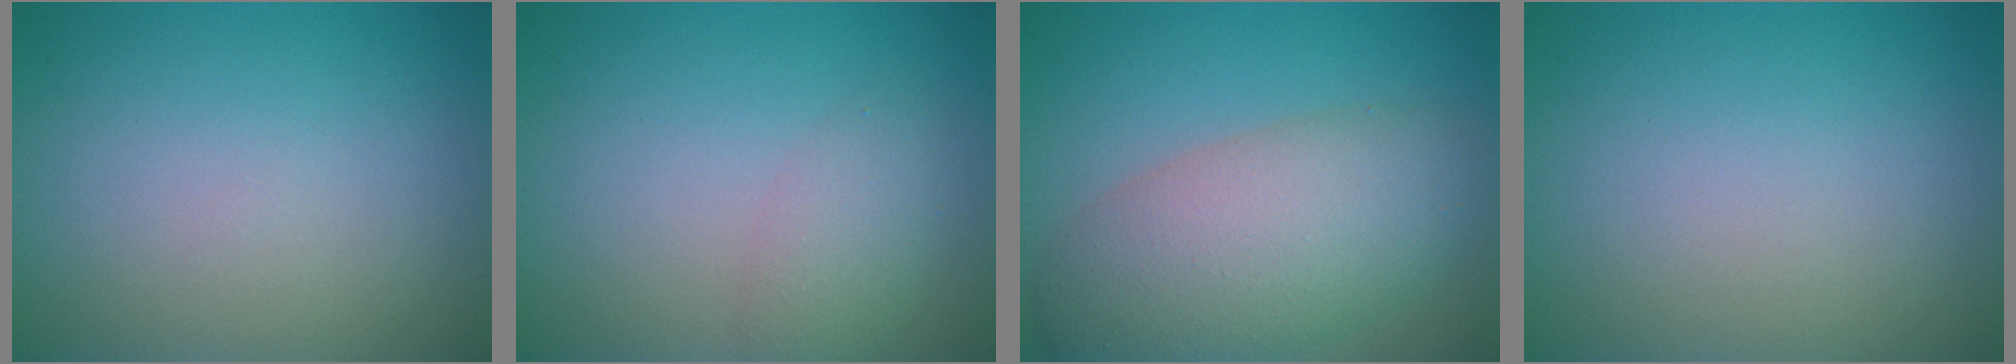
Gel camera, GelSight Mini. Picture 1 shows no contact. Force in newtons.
{"total": 2.1, "press": 2.1, "slide": 0.1}
{"total": 8.2, "press": 8.2, "slide": 0.5}
{"total": 0.0}